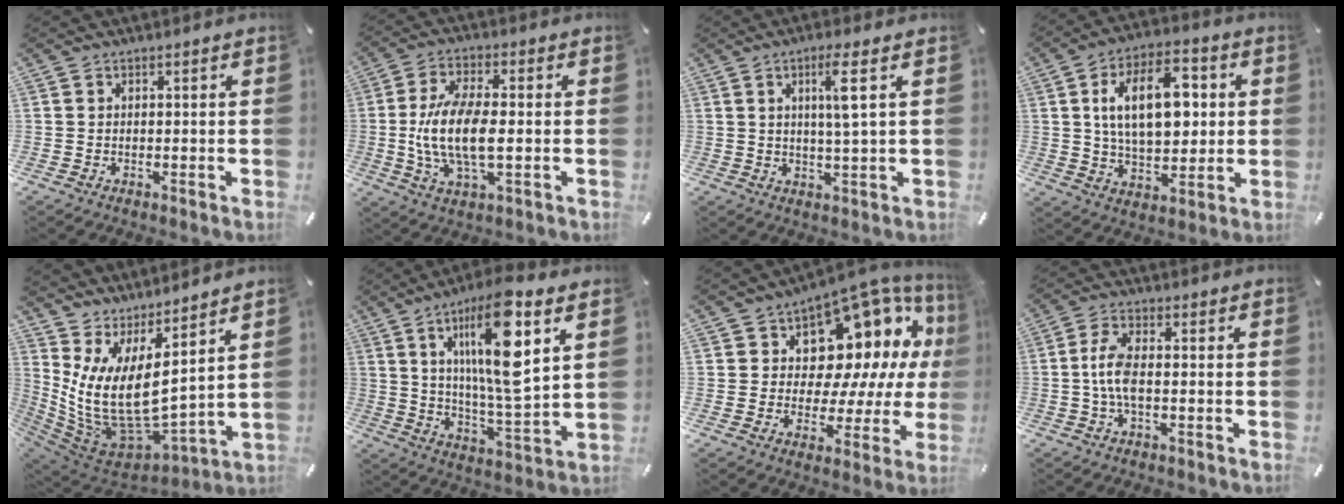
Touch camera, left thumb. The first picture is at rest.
{"total": 12.6, "force": [-1.1, 5.2, 11.4], "torque": [-0.237, -0.008, -0.019]}
{"total": 6.2, "force": [1.9, 0.1, 5.9], "torque": [-0.111, -0.006, 0.025]}
{"total": 17.0, "force": [3.1, 10.0, 13.5], "torque": [-0.239, 0.007, 0.047]}
{"total": 12.1, "force": [2.3, 5.8, 10.3], "torque": [-0.244, -0.069, 0.045]}
{"total": 19.5, "force": [7.7, 4.9, 17.2], "torque": [-0.314, -0.033, 0.107]}
{"total": 14.4, "force": [7.3, 9.4, 8.1], "torque": [-0.098, -0.077, 0.125]}
{"total": 6.5, "force": [-0.8, 2.3, 6.0], "torque": [-0.133, -0.003, -0.021]}